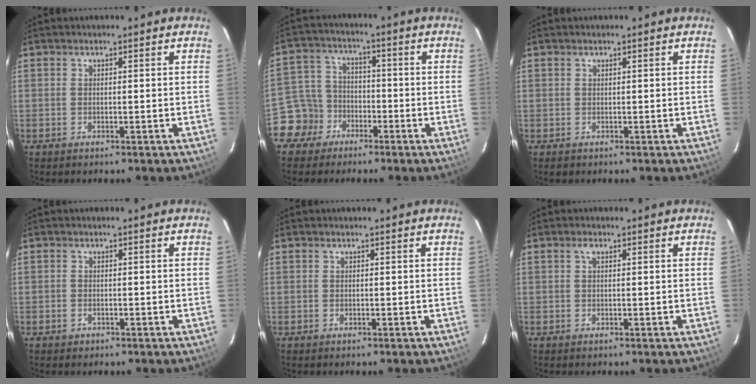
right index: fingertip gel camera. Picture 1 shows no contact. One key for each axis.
{"total": 7.5, "fx": -4.4, "fy": 6.1, "fz": 0.5, "tx": -0.026, "ty": 0.031, "tz": -0.087}
{"total": 0.6, "fx": 0.1, "fy": 0.6, "fz": 0.0, "tx": 0.001, "ty": 0.002, "tz": 0.003}
{"total": 1.2, "fx": -0.7, "fy": 0.9, "fz": 0.2, "tx": -0.001, "ty": 0.002, "tz": -0.008}
{"total": 0.0}
{"total": 0.9, "fx": 0.4, "fy": 0.4, "fz": 0.7, "tx": -0.013, "ty": 0.004, "tz": 0.005}